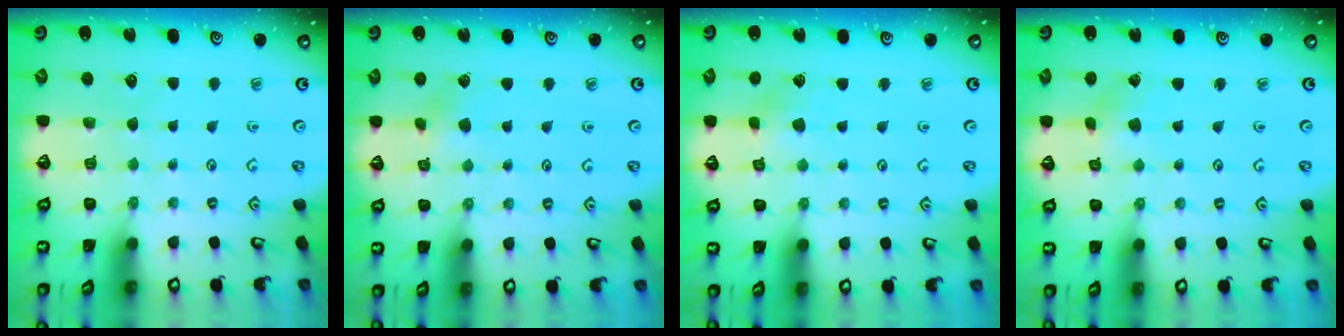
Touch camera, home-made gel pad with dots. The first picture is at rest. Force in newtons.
{"total": 3.2, "press": 3.1, "slide": 0.8}
{"total": 3.5, "press": 3.4, "slide": 0.6}
{"total": 1.5, "press": 1.5, "slide": 0.2}